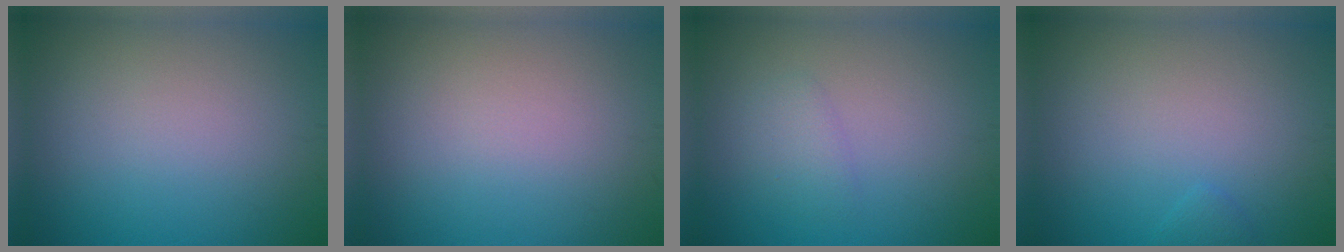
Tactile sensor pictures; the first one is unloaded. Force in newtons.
{"total": 0.0}
{"total": 1.3, "press": 1.3, "slide": 0.1}
{"total": 0.6, "press": 0.6, "slide": 0.0}